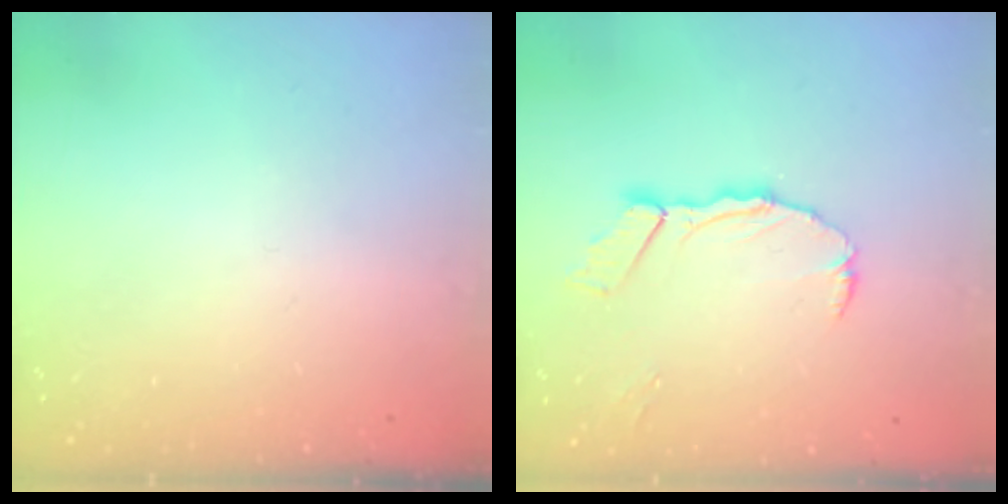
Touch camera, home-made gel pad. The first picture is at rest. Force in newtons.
{"total": 8.6, "press": 8.6, "slide": 0.9}